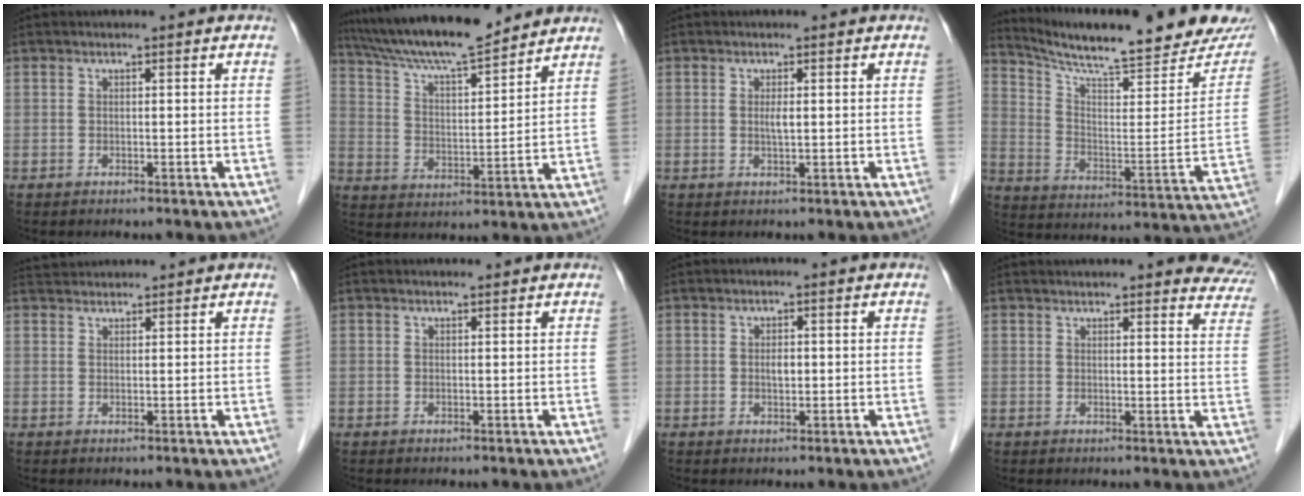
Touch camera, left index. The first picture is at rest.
{"total": 14.8, "force": [13.3, 1.2, 6.4], "torque": [-0.118, 0.007, 0.225]}
{"total": 1.3, "force": [0.0, 0.2, 1.2], "torque": [-0.027, -0.005, -0.001]}
{"total": 23.1, "force": [20.8, 2.1, 9.9], "torque": [-0.155, -0.068, 0.288]}
{"total": 3.4, "force": [3.3, 0.4, 0.3], "torque": [-0.008, 0.030, 0.062]}
{"total": 0.9, "force": [0.9, 0.1, 0.2], "torque": [-0.007, 0.003, 0.014]}
{"total": 1.4, "force": [-0.1, 0.7, 1.2], "torque": [-0.020, -0.004, -0.001]}
{"total": 12.0, "force": [11.3, 2.5, 3.2], "torque": [0.001, -0.012, 0.096]}